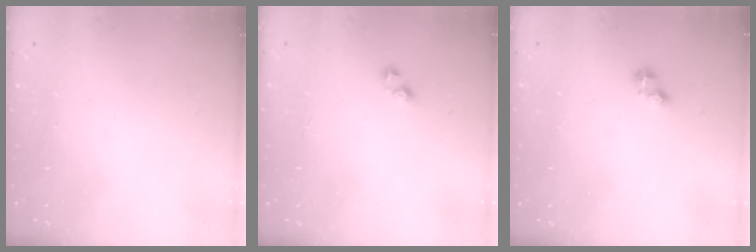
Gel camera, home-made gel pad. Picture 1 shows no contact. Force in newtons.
{"total": 1.9, "press": 1.9, "slide": 0.3}
{"total": 2.4, "press": 2.4, "slide": 0.4}